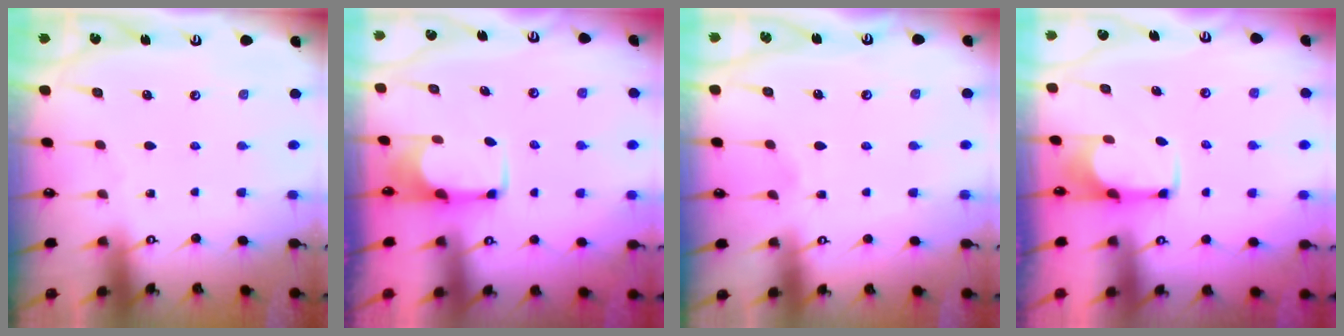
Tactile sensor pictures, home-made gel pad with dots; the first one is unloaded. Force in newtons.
{"total": 1.9, "press": 1.7, "slide": 0.8}
{"total": 3.5, "press": 3.4, "slide": 0.4}
{"total": 2.7, "press": 2.5, "slide": 1.1}